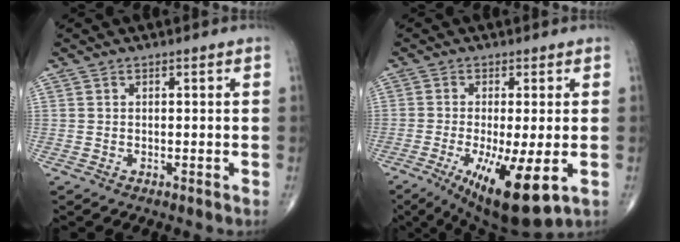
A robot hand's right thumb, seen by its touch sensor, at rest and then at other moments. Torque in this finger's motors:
{"motor_torque": [0.12, 0.74, 0.18, -0.22, 0.32]}